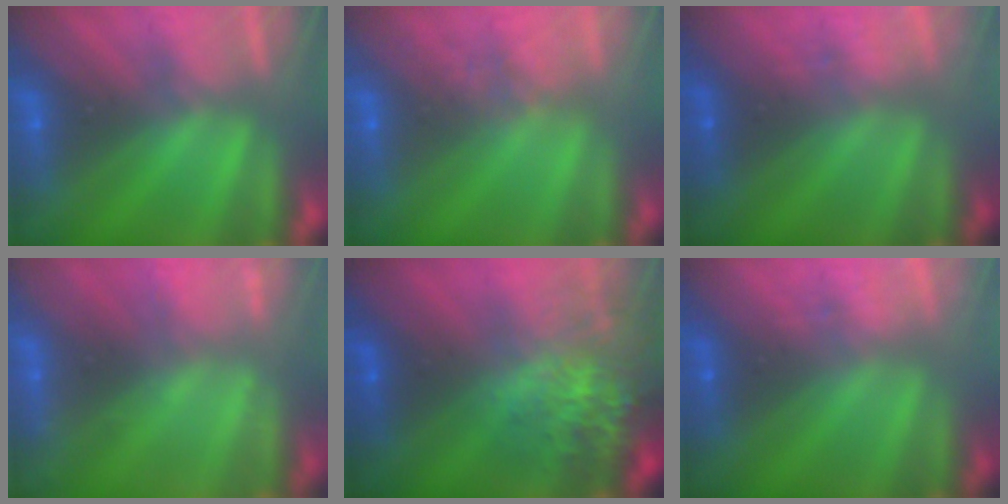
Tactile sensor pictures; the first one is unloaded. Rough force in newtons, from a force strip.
{"total": 2.3}
{"total": 1.6}
{"total": 2.2}
{"total": 7.0}
{"total": 1.6}